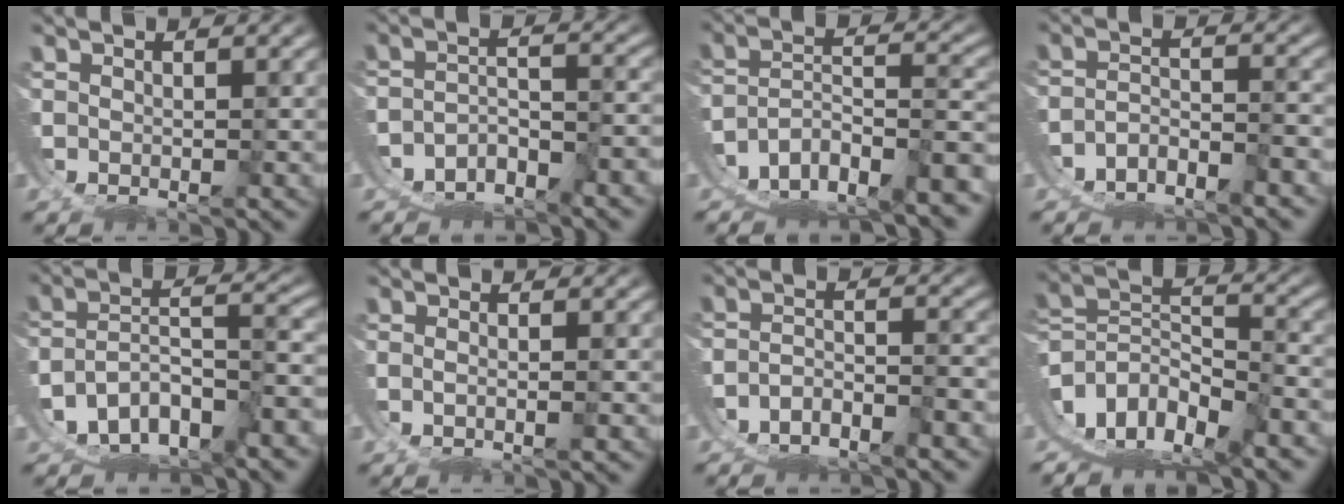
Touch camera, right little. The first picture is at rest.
{"total": 6.9, "force": [-5.1, 4.4, 1.6], "torque": [-0.039, -0.024, -0.079]}
{"total": 13.8, "force": [-7.8, 10.3, 4.9], "torque": [-0.121, -0.057, -0.120]}
{"total": 8.5, "force": [-5.7, 6.0, 1.9], "torque": [-0.051, -0.030, -0.094]}
{"total": 10.9, "force": [-5.7, 8.5, 3.8], "torque": [-0.105, -0.028, -0.092]}
{"total": 1.0, "force": [-0.4, 0.3, 0.9], "torque": [-0.025, -0.006, -0.007]}
{"total": 7.4, "force": [-5.1, 5.1, 1.7], "torque": [-0.043, -0.024, -0.086]}
{"total": 14.2, "force": [-4.7, 11.5, 6.9], "torque": [-0.168, -0.053, -0.071]}